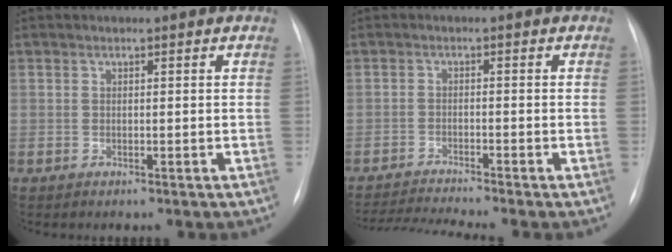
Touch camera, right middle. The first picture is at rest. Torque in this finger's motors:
{"motor_torque": [0.09, -0.09, 0.03, 0.03]}